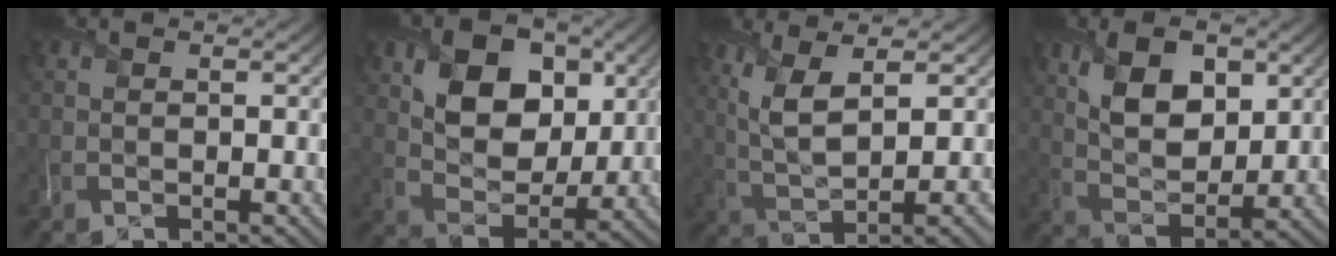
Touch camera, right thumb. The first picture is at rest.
{"total": 10.4, "force": [3.8, 7.1, 6.6], "torque": [-0.133, -0.001, 0.056]}
{"total": 7.8, "force": [2.5, 2.0, 7.1], "torque": [-0.140, 0.010, 0.054]}
{"total": 9.0, "force": [3.6, 5.1, 6.5], "torque": [-0.127, -0.003, 0.068]}